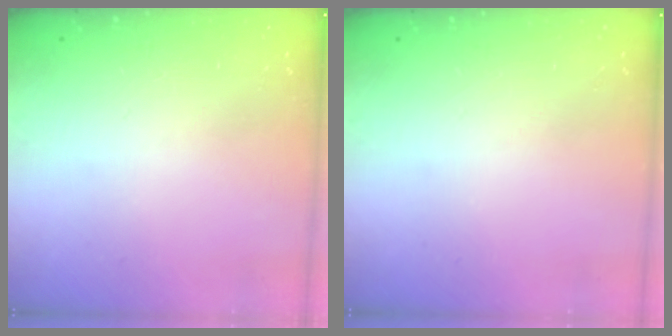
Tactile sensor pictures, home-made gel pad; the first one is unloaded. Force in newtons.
{"total": 0.0}